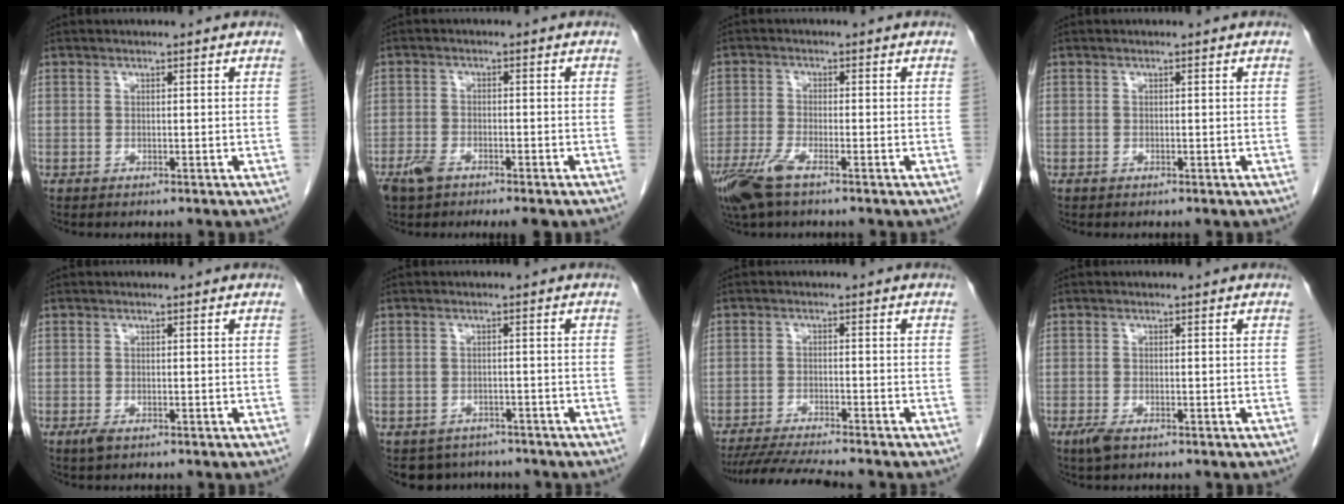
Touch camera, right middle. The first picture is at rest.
{"total": 5.8, "force": [-4.2, 2.0, 3.5], "torque": [-0.063, -0.007, -0.069]}
{"total": 5.9, "force": [-3.9, 1.0, 4.3], "torque": [-0.095, -0.014, -0.074]}
{"total": 0.0}
{"total": 1.3, "force": [-0.8, 0.5, 1.0], "torque": [-0.023, -0.002, -0.011]}
{"total": 5.0, "force": [-4.2, 2.6, 0.1], "torque": [0.008, 0.006, -0.056]}
{"total": 8.3, "force": [-7.6, -0.4, 3.4], "torque": [-0.054, -0.019, -0.127]}
{"total": 2.0, "force": [-1.2, 0.7, 1.5], "torque": [-0.036, -0.004, -0.021]}